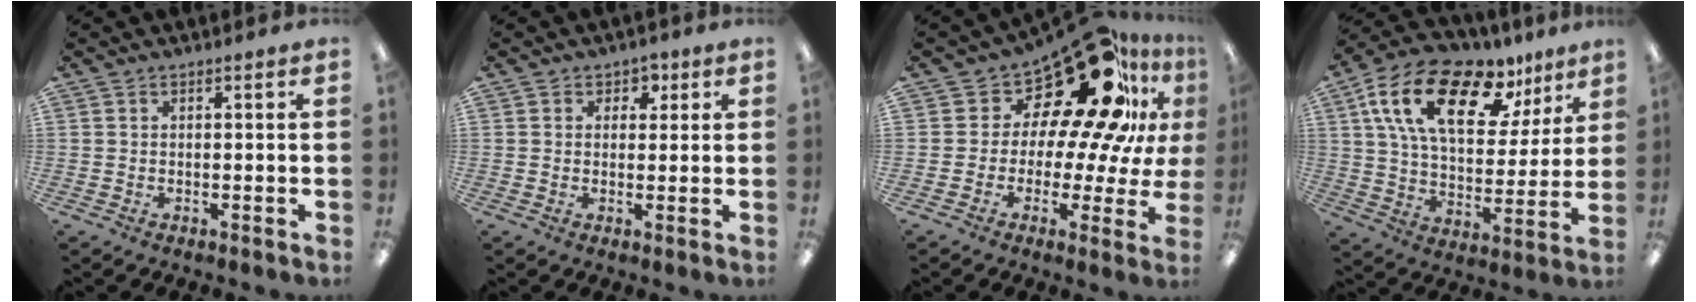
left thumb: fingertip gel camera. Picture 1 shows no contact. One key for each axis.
{"total": 2.1, "fx": 0.6, "fy": 2.0, "fz": 0.3, "tx": 0.010, "ty": -0.001, "tz": 0.007}
{"total": 21.9, "fx": 13.6, "fy": 9.2, "fz": 14.5, "tx": -0.226, "ty": -0.102, "tz": 0.222}
{"total": 21.4, "fx": 11.9, "fy": 10.4, "fz": 14.4, "tx": -0.257, "ty": -0.045, "tz": 0.207}